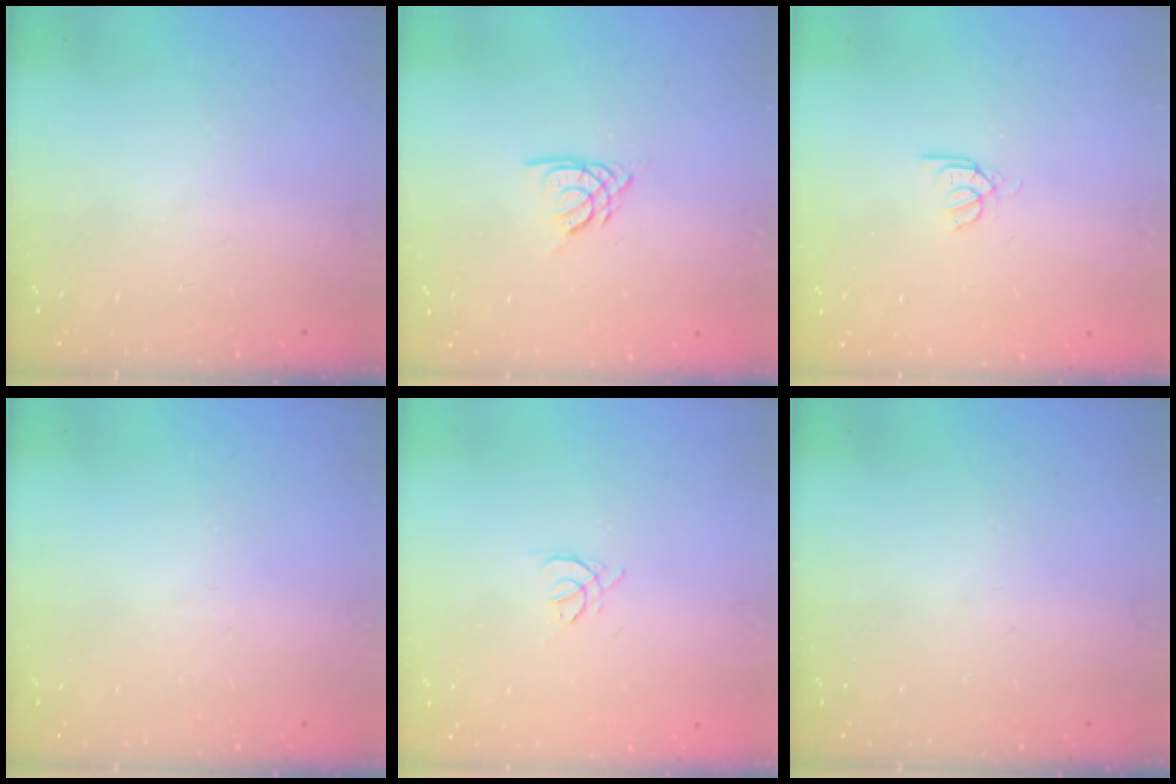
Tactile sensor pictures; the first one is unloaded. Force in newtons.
{"total": 3.8, "press": 3.7, "slide": 0.4}
{"total": 2.6, "press": 2.6, "slide": 0.2}
{"total": 0.0}
{"total": 1.5, "press": 1.4, "slide": 0.6}
{"total": 0.0}